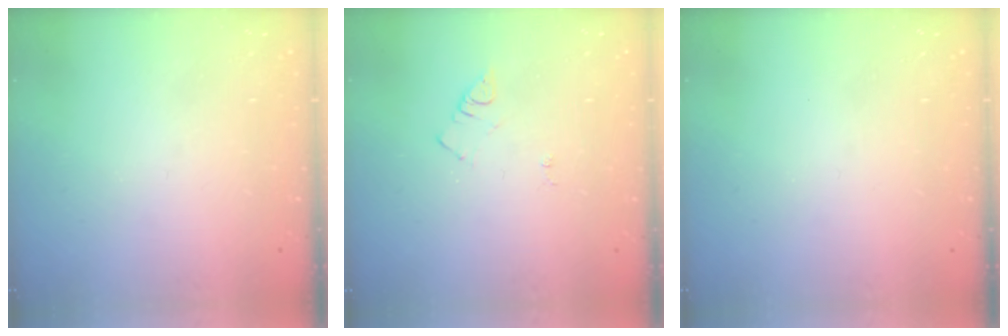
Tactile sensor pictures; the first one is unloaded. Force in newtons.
{"total": 3.6, "press": 3.6, "slide": 0.5}
{"total": 0.0}